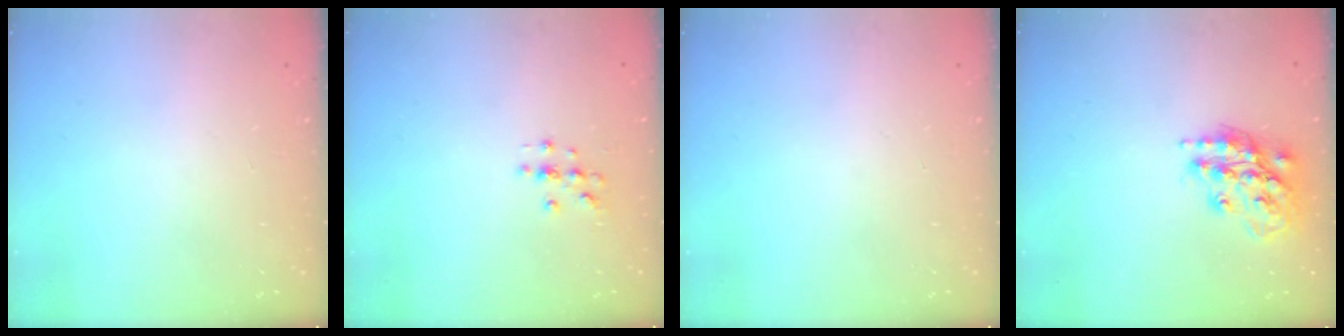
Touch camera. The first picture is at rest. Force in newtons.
{"total": 2.0, "press": 2.0, "slide": 0.2}
{"total": 0.0}
{"total": 17.5, "press": 17.4, "slide": 1.4}